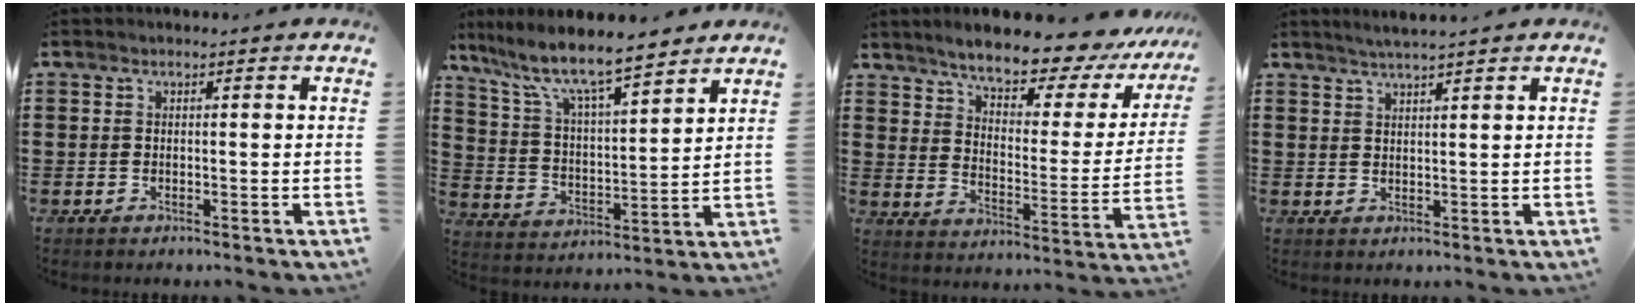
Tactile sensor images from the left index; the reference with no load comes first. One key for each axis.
{"total": 8.4, "fx": 7.0, "fy": 1.4, "fz": 4.4, "tx": -0.115, "ty": -0.038, "tz": 0.118}
{"total": 8.5, "fx": 7.7, "fy": 1.0, "fz": 3.4, "tx": -0.076, "ty": -0.058, "tz": 0.124}
{"total": 2.3, "fx": 2.2, "fy": -0.5, "fz": 0.8, "tx": -0.020, "ty": -0.004, "tz": 0.040}